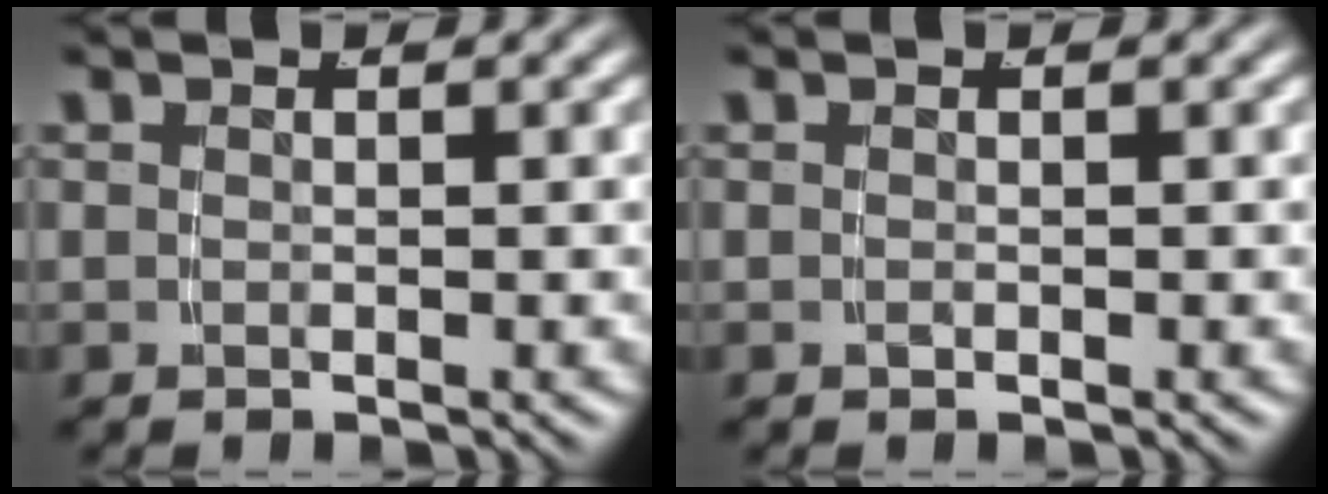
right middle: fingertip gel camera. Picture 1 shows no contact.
{"total": 0.0}